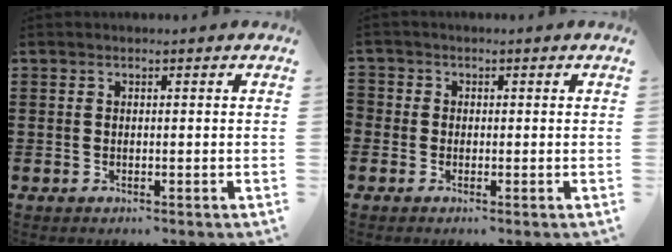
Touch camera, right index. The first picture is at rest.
{"total": 1.0, "force": [-0.4, 0.9, 0.1], "torque": [-0.003, 0.003, -0.008]}